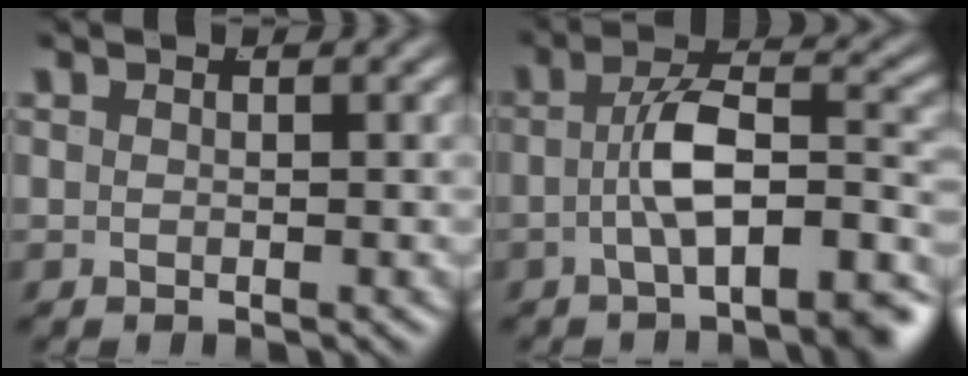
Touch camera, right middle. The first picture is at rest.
{"total": 6.3, "force": [-3.6, 2.0, 4.8], "torque": [-0.072, -0.004, -0.054]}